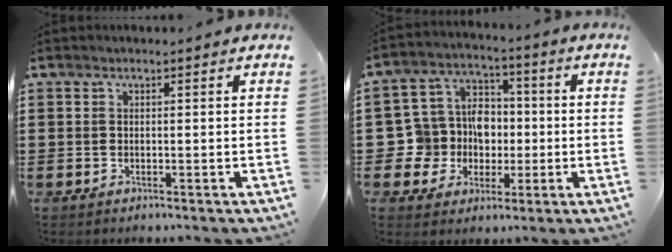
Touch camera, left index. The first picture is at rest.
{"total": 8.8, "force": [0.0, 8.4, 2.3], "torque": [-0.101, -0.005, 0.002]}